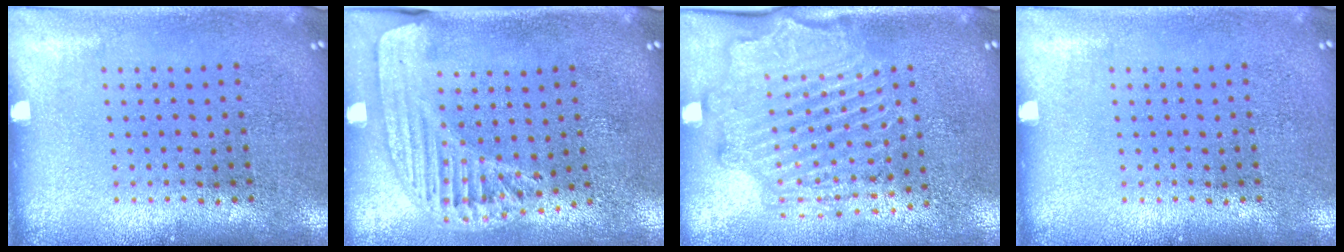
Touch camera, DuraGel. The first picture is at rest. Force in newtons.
{"total": 1.5, "press": 1.5, "slide": 0.2}
{"total": 2.2, "press": 2.2, "slide": 0.2}
{"total": 0.0}